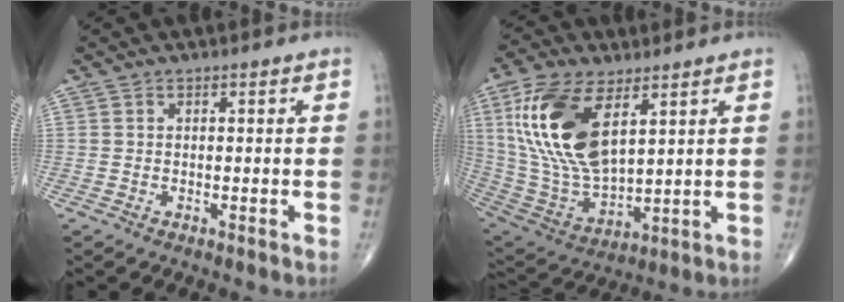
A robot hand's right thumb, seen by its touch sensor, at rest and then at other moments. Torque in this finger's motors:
{"motor_torque": [-0.95, 2.08, 1.79, 0.99, 0.58]}